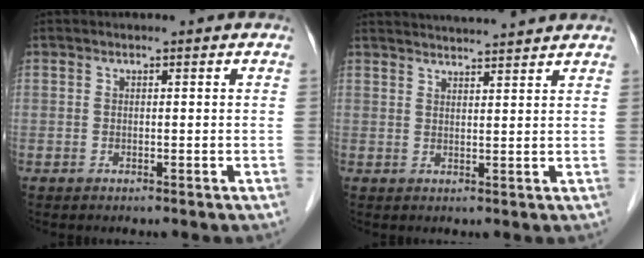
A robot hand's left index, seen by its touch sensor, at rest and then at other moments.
{"total": 9.6, "force": [9.1, -0.2, 3.1], "torque": [-0.054, 0.027, 0.123]}